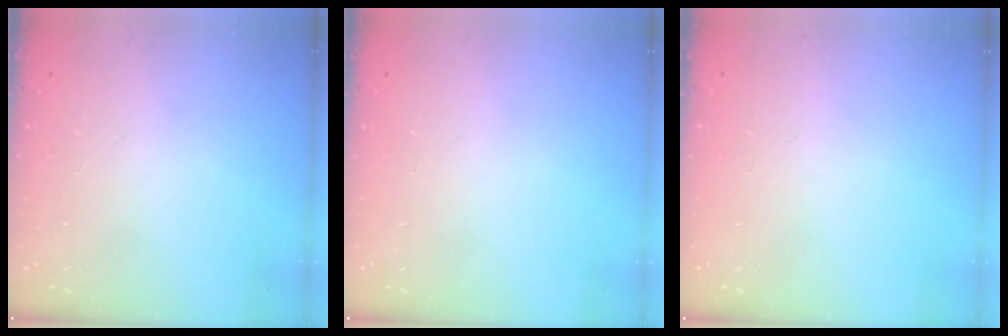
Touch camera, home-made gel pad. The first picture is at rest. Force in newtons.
{"total": 0.0}
{"total": 0.0}